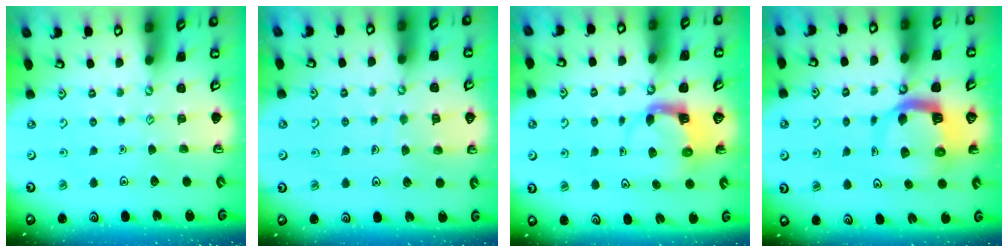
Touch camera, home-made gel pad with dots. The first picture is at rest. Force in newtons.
{"total": 5.6, "press": 5.6, "slide": 0.5}
{"total": 3.9, "press": 3.8, "slide": 0.6}
{"total": 9.5, "press": 9.4, "slide": 1.2}